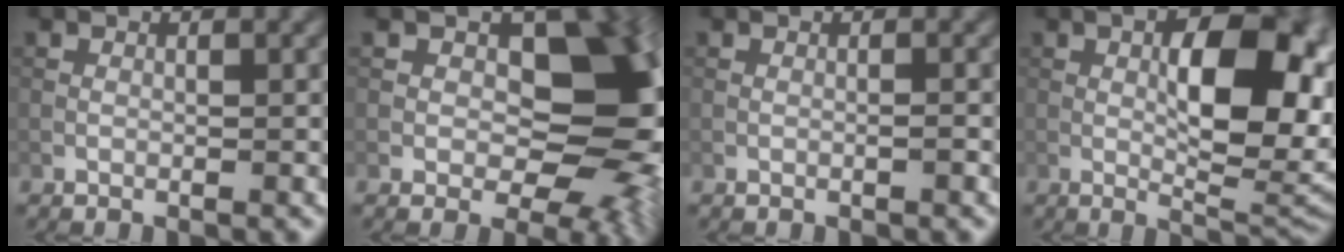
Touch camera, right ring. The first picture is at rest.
{"total": 13.4, "force": [-0.4, 9.1, 9.8], "torque": [-0.075, 0.015, -0.004]}
{"total": 0.7, "force": [-0.6, 0.1, 0.4], "torque": [-0.008, 0.010, -0.009]}
{"total": 10.7, "force": [-0.2, 4.2, 9.8], "torque": [-0.123, 0.003, 0.004]}